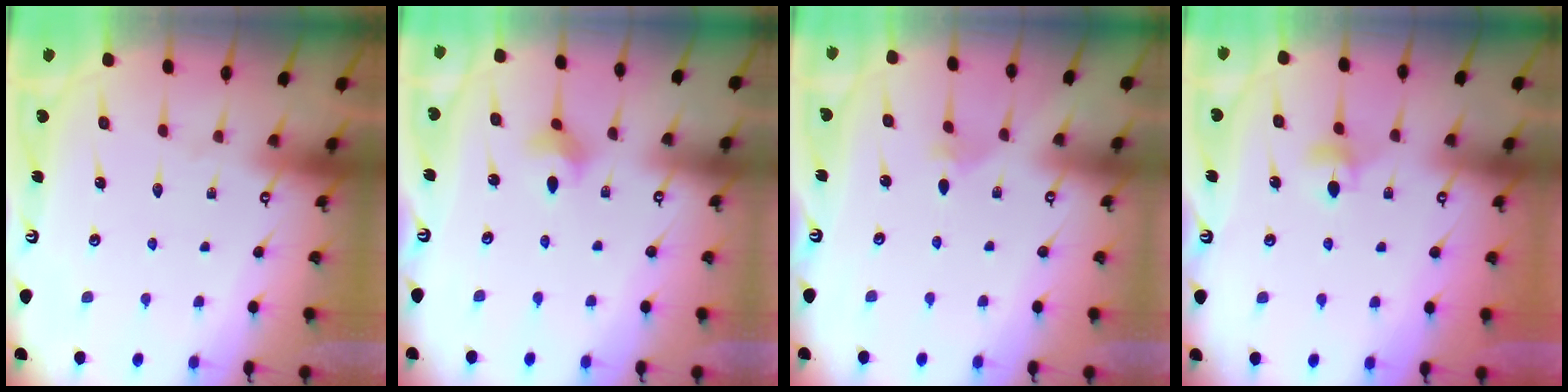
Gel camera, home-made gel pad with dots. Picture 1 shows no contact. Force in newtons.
{"total": 2.8, "press": 2.8, "slide": 0.2}
{"total": 2.4, "press": 2.4, "slide": 0.5}
{"total": 4.7, "press": 4.6, "slide": 0.7}